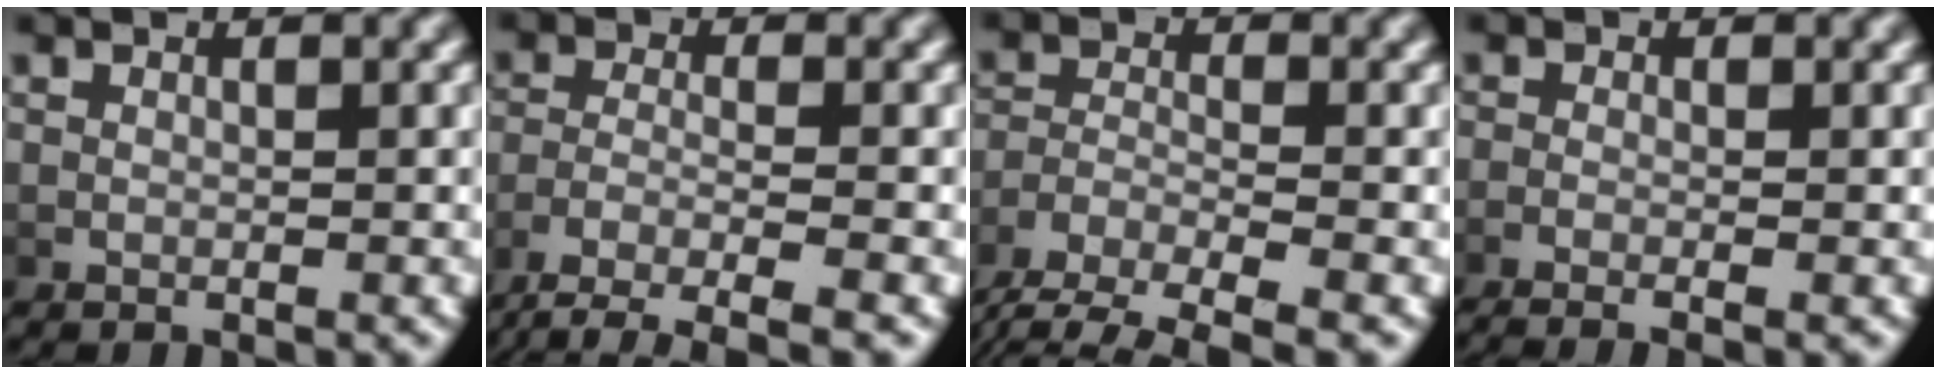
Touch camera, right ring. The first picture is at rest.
{"total": 5.2, "force": [-3.3, 2.0, 3.5], "torque": [-0.067, -0.020, -0.041]}
{"total": 4.5, "force": [-2.3, 2.4, 3.1], "torque": [-0.072, -0.019, -0.031]}
{"total": 3.2, "force": [-2.4, 0.7, 2.0], "torque": [-0.045, -0.012, -0.036]}